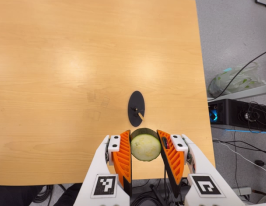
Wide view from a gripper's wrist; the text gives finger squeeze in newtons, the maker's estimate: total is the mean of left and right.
{"total": 12.2, "left": 12.6, "right": 11.7}